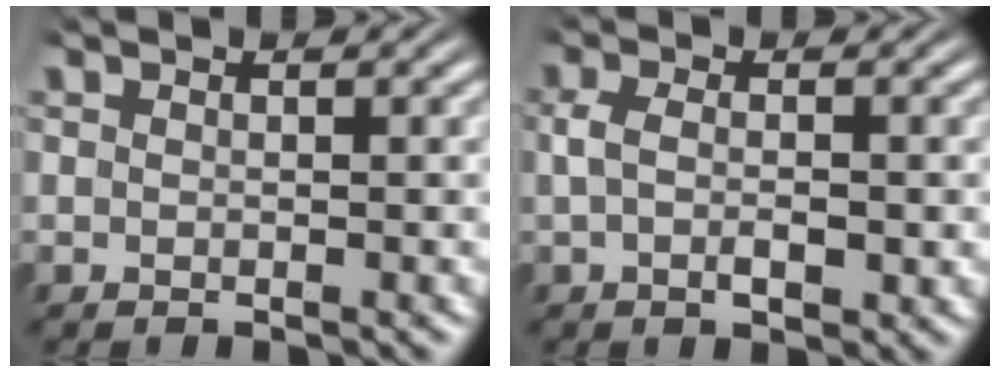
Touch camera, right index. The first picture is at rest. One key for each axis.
{"total": 2.6, "fx": -0.2, "fy": 1.1, "fz": 2.4, "tx": -0.053, "ty": -0.005, "tz": 0.001}